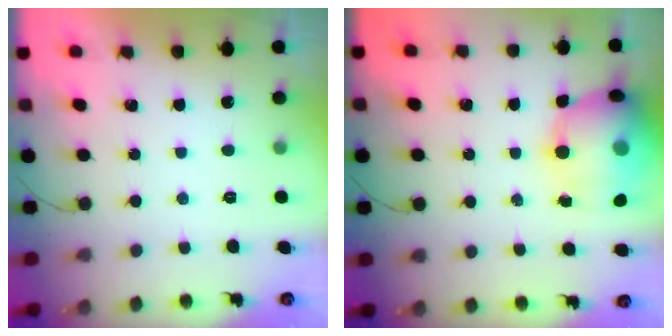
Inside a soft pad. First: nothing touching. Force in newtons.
{"total": 20.2, "press": 18.3, "slide": 8.7}